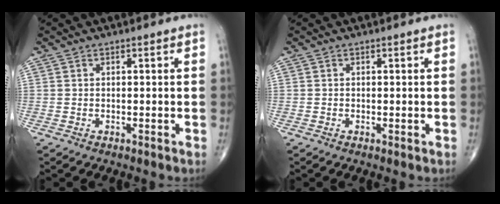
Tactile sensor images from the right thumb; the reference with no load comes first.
{"total": 0.0}